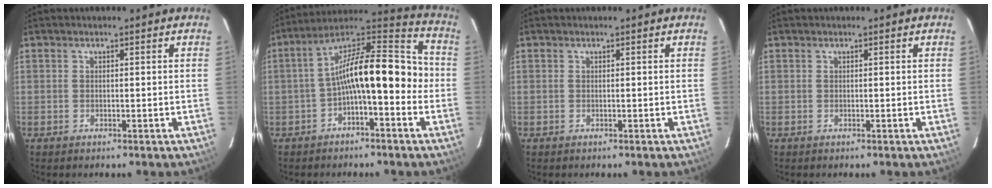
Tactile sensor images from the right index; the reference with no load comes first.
{"total": 14.0, "force": [-3.3, 4.9, 12.7], "torque": [-0.217, 0.034, -0.064]}
{"total": 0.0}
{"total": 0.0}